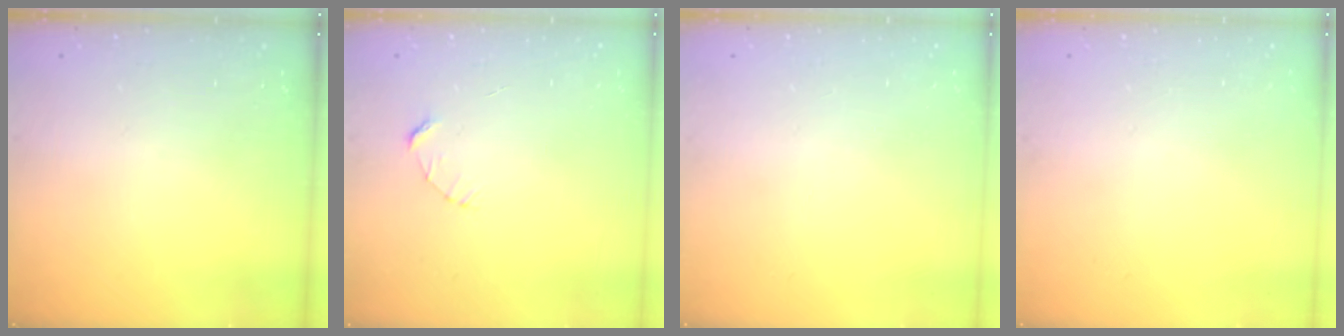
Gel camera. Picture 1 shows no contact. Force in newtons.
{"total": 2.7, "press": 2.7, "slide": 0.3}
{"total": 0.0}
{"total": 0.0}